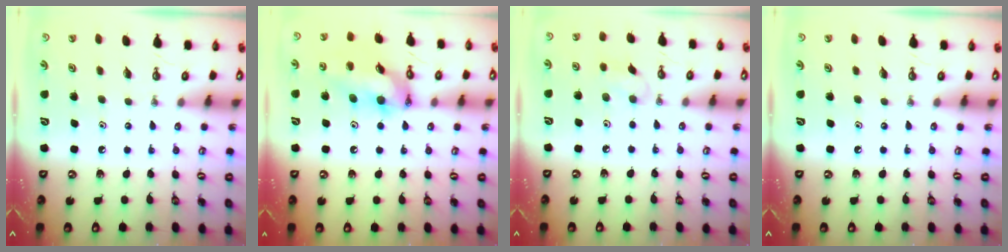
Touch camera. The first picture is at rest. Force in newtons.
{"total": 15.1, "press": 15.0, "slide": 1.5}
{"total": 5.8, "press": 5.7, "slide": 1.1}
{"total": 0.0}